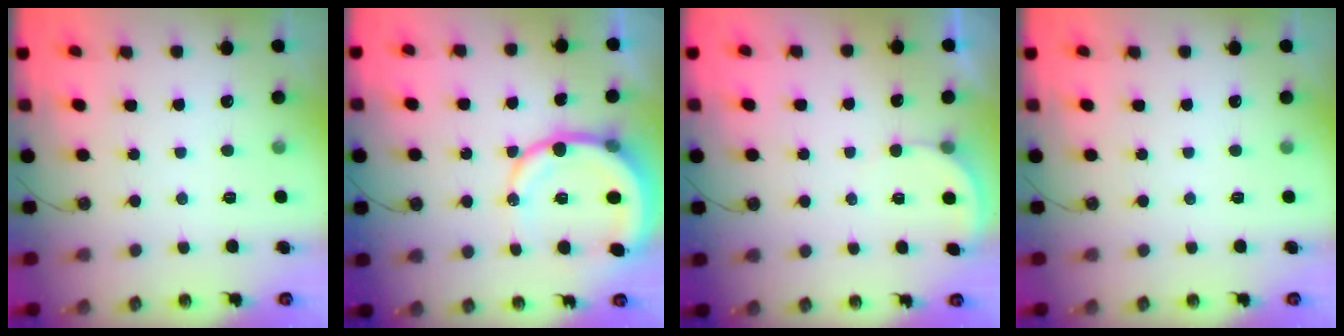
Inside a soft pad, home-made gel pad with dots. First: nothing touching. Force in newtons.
{"total": 13.1, "press": 12.9, "slide": 2.6}
{"total": 2.2, "press": 2.2, "slide": 0.2}
{"total": 0.0}